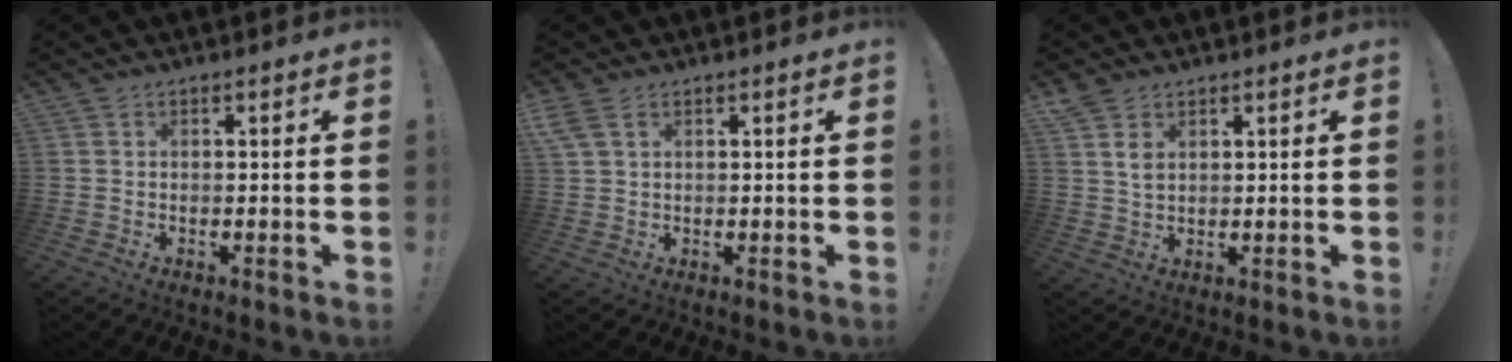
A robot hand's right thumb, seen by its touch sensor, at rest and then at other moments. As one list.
[{"total": 4.0, "force": [2.0, 1.9, 2.9], "torque": [-0.058, 0.001, 0.041]}, {"total": 4.0, "force": [2.1, 2.1, 2.6], "torque": [-0.041, -0.008, 0.038]}]